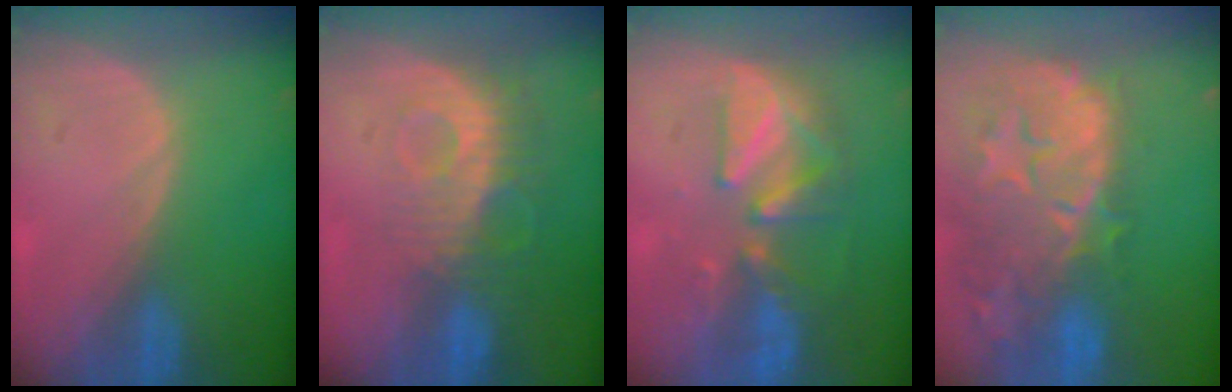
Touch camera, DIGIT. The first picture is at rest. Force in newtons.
{"total": 9.2, "press": 8.1, "slide": 4.5}
{"total": 8.0, "press": 7.9, "slide": 1.5}
{"total": 14.5, "press": 11.8, "slide": 8.5}